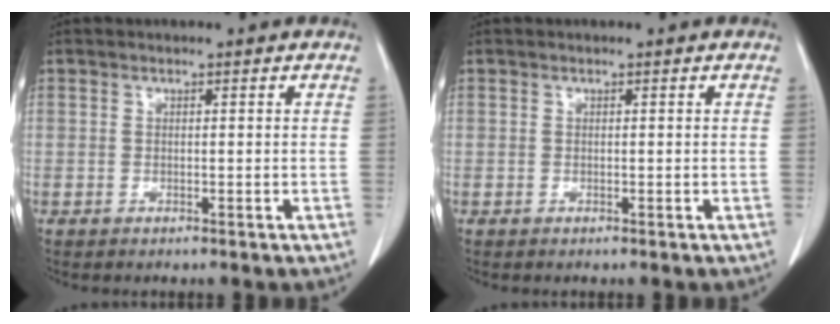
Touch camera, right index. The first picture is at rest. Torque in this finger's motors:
{"motor_torque": [0.00, 0.00, 0.00, 0.00]}